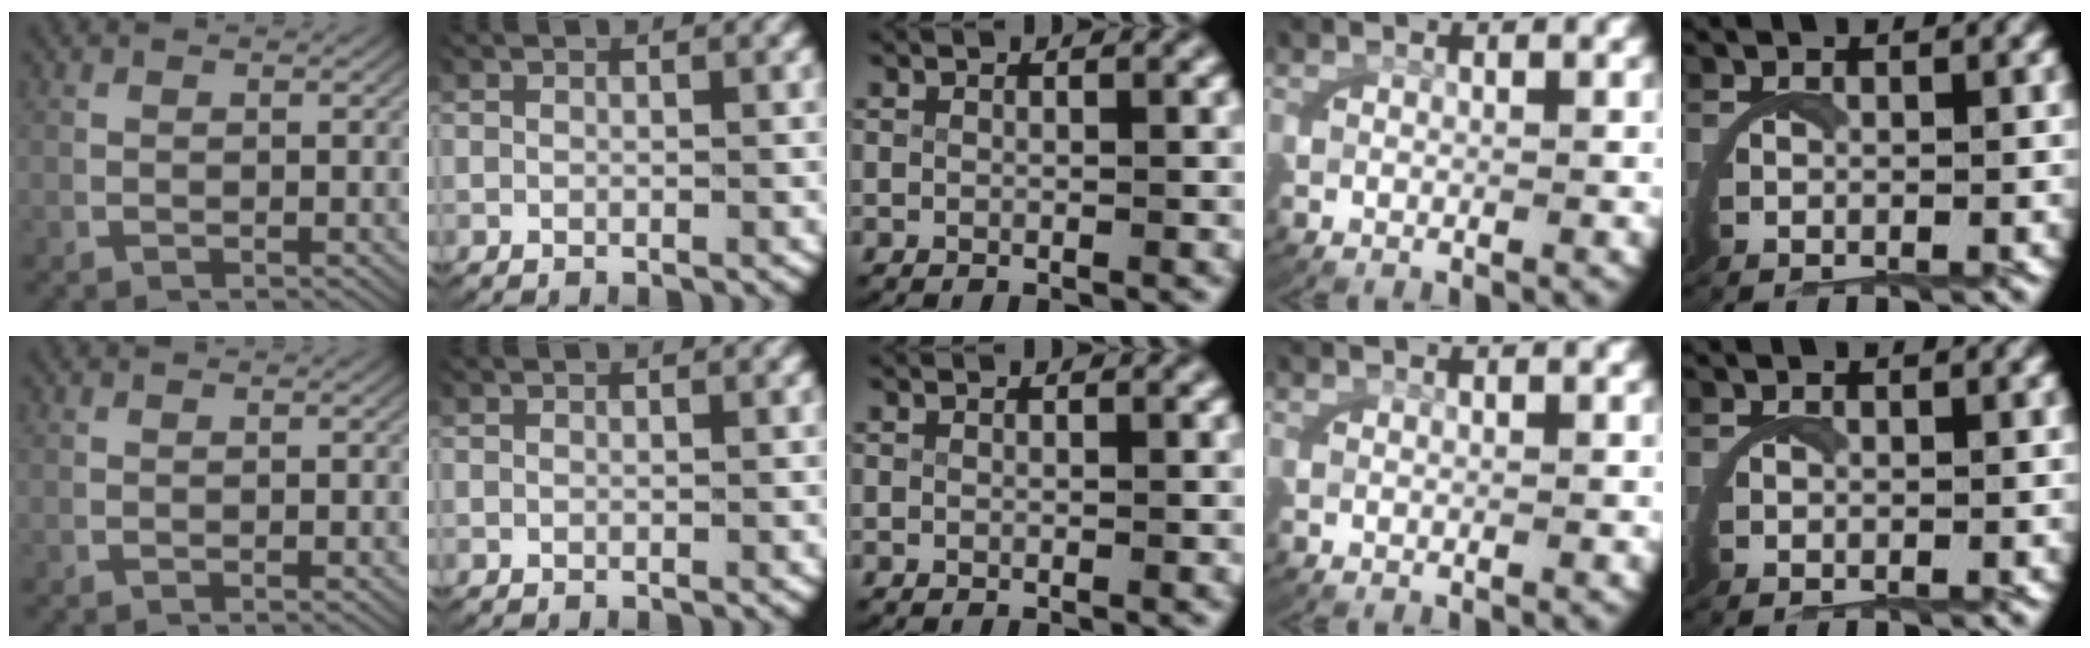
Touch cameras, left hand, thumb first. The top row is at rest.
{}